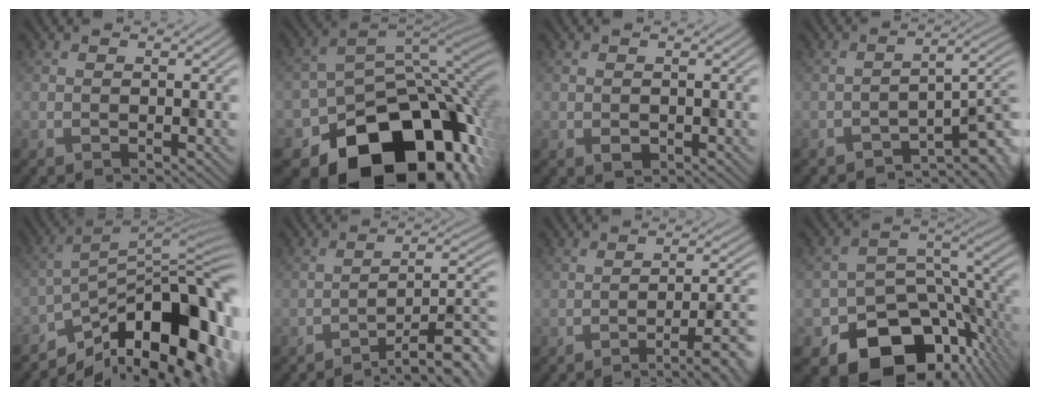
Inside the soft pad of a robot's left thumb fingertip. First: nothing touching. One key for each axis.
{"total": 18.4, "fx": -9.0, "fy": 12.4, "fz": 10.2, "tx": -0.140, "ty": -0.058, "tz": -0.131}
{"total": 1.2, "fx": -0.3, "fy": 0.9, "fz": 0.6, "tx": -0.015, "ty": -0.008, "tz": -0.006}
{"total": 6.1, "fx": -3.8, "fy": 1.8, "fz": 4.3, "tx": -0.055, "ty": -0.003, "tz": -0.063}
{"total": 16.3, "fx": -9.7, "fy": 6.6, "fz": 11.4, "tx": -0.171, "ty": -0.011, "tz": -0.170}
{"total": 9.9, "fx": -7.1, "fy": 2.0, "fz": 6.5, "tx": -0.097, "ty": 0.010, "tz": -0.106}
{"total": 7.1, "fx": -4.2, "fy": 1.4, "fz": 5.6, "tx": -0.086, "ty": 0.005, "tz": -0.064}
{"total": 13.6, "fx": -7.5, "fy": 8.9, "fz": 7.0, "tx": -0.113, "ty": -0.037, "tz": -0.121}